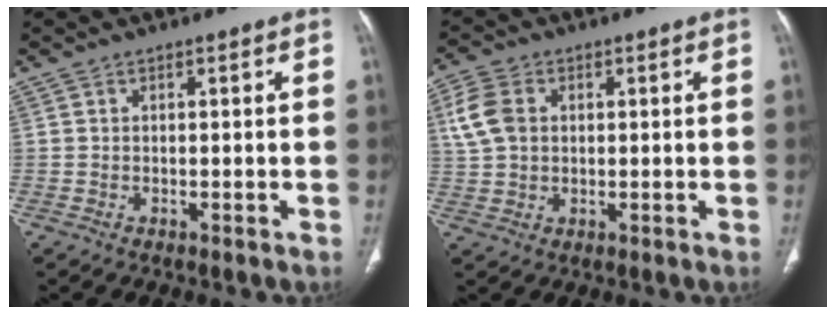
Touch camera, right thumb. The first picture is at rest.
{"total": 7.1, "force": [1.6, 5.2, 4.5], "torque": [-0.095, 0.006, 0.033]}